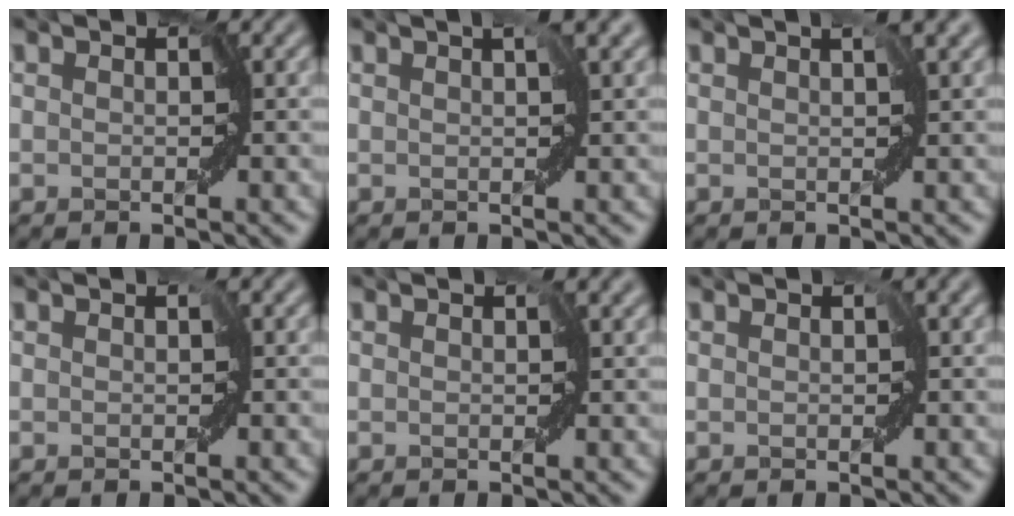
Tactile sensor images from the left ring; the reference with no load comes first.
{"total": 1.8, "force": [0.9, 0.2, 1.6], "torque": [-0.028, 0.008, 0.018]}
{"total": 1.9, "force": [1.0, 0.3, 1.6], "torque": [-0.028, 0.007, 0.018]}
{"total": 0.0}
{"total": 0.6, "force": [0.3, 0.1, 0.4], "torque": [-0.005, 0.001, 0.006]}
{"total": 0.7, "force": [0.2, 0.3, 0.6], "torque": [-0.009, 0.004, 0.002]}